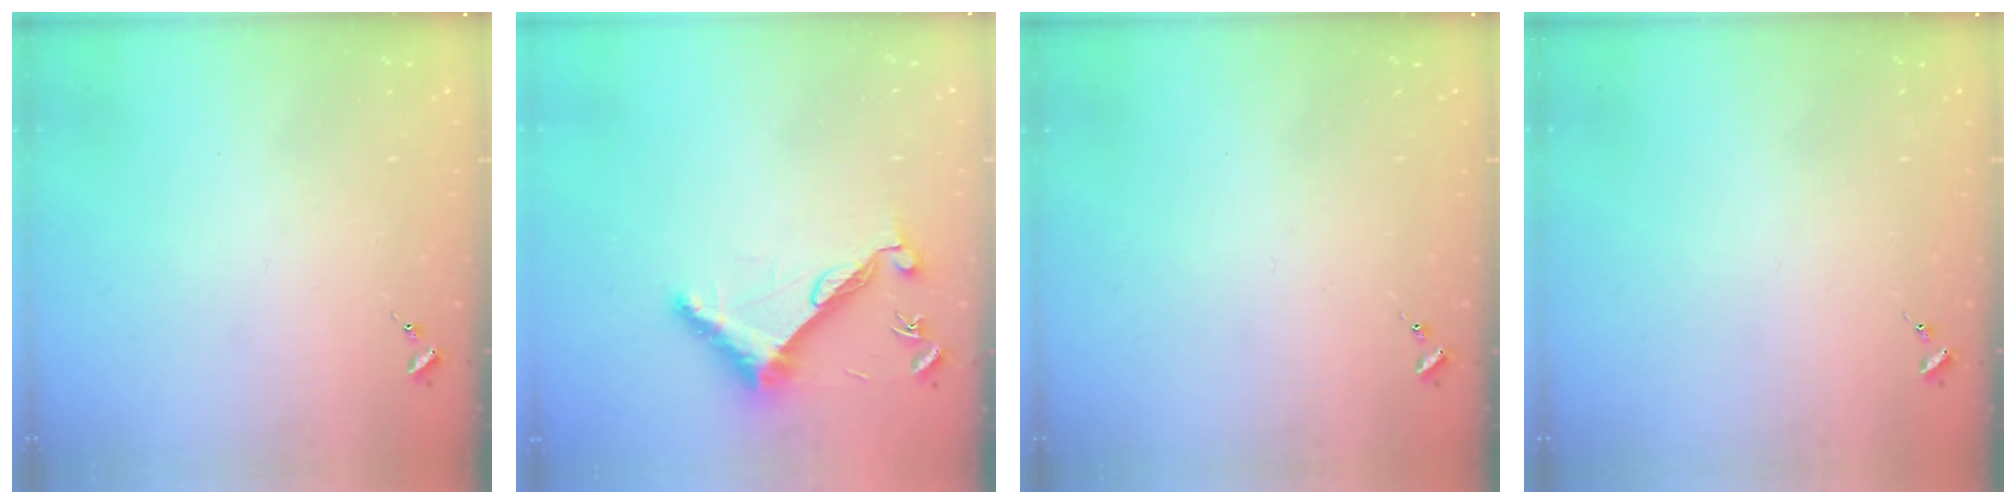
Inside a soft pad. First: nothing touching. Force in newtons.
{"total": 8.3, "press": 8.2, "slide": 0.5}
{"total": 0.0}
{"total": 0.0}